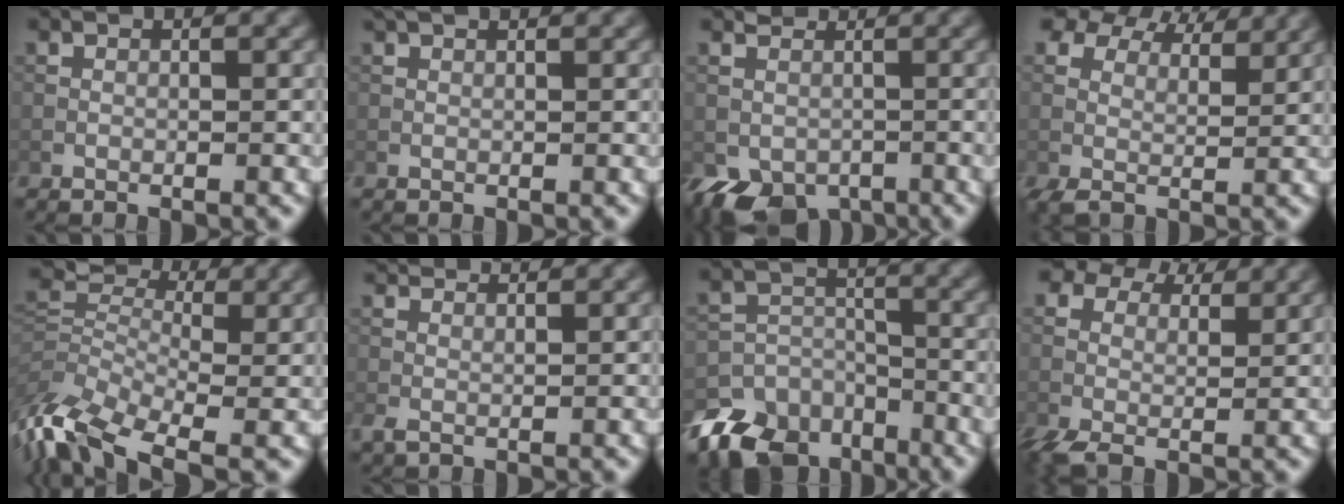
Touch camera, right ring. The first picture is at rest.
{"total": 2.4, "force": [1.9, 0.7, 1.3], "torque": [-0.020, -0.002, 0.017]}
{"total": 5.0, "force": [-1.6, 4.1, 2.4], "torque": [-0.046, -0.019, -0.021]}
{"total": 8.7, "force": [6.3, 4.3, 4.2], "torque": [-0.092, 0.011, 0.104]}
{"total": 9.3, "force": [-3.6, 5.5, 6.6], "torque": [-0.161, 0.003, -0.086]}
{"total": 3.4, "force": [2.8, 0.9, 1.7], "torque": [-0.052, 0.008, 0.042]}
{"total": 9.7, "force": [-7.0, 6.2, 2.6], "torque": [-0.042, -0.014, -0.122]}
{"total": 7.2, "force": [3.7, 4.2, 4.5], "torque": [-0.106, -0.005, 0.062]}